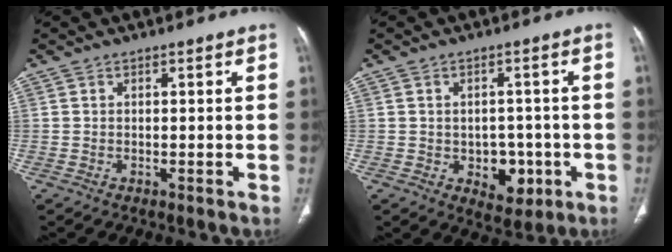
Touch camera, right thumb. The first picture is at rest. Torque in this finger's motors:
{"motor_torque": [-0.31, 0.45, -0.22, 0.24, 0.11]}